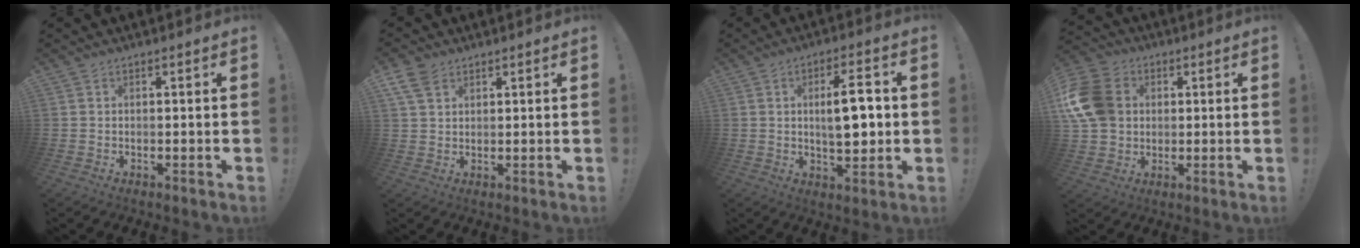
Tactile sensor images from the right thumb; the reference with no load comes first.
{"total": 6.0, "force": [3.4, 3.7, 3.2], "torque": [-0.065, -0.001, 0.070]}
{"total": 9.9, "force": [0.4, 3.6, 9.1], "torque": [-0.130, 0.000, 0.004]}
{"total": 15.7, "force": [2.6, 12.8, 8.7], "torque": [-0.162, 0.004, 0.056]}